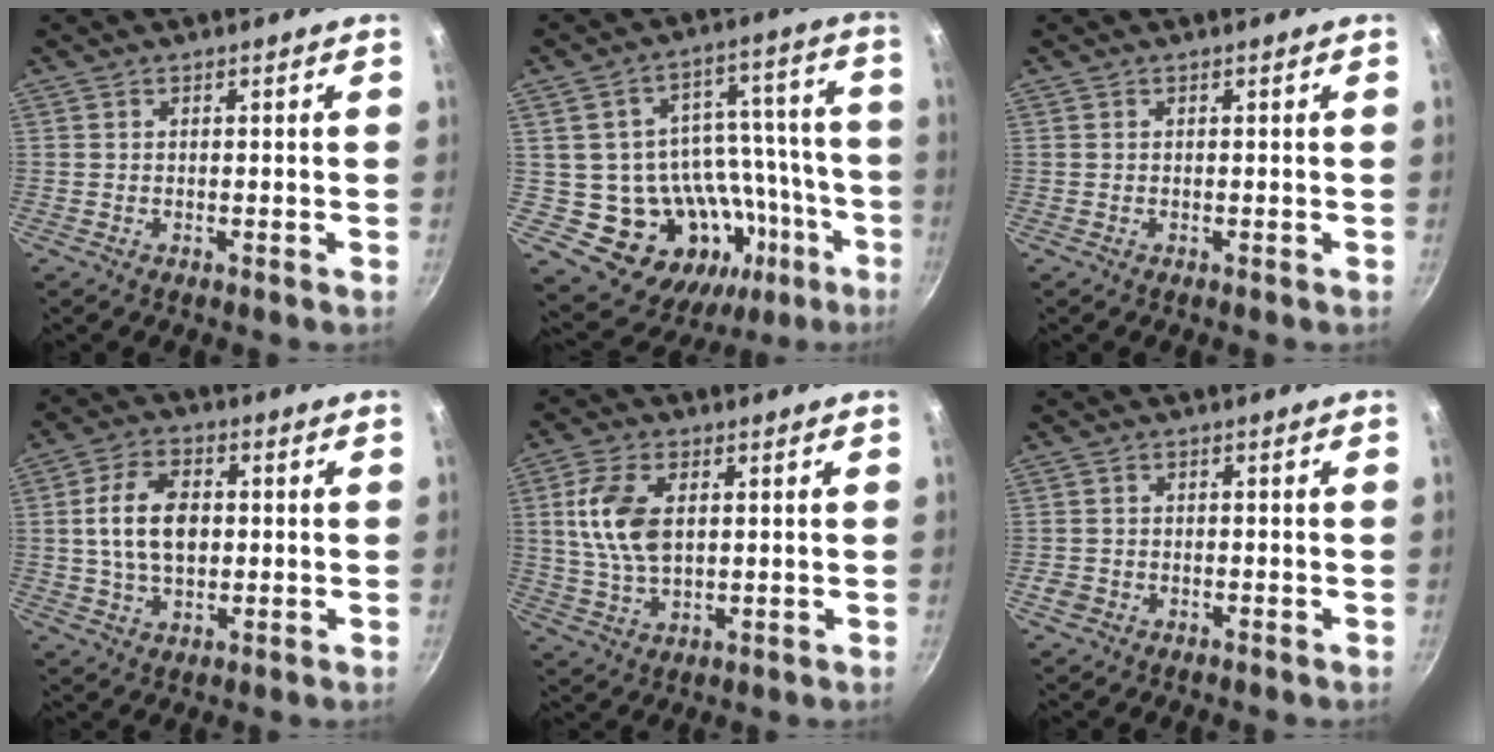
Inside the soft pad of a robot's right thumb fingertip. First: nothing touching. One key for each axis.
{"total": 22.9, "fx": -6.9, "fy": 16.1, "fz": 14.8, "tx": -0.179, "ty": 0.045, "tz": -0.072}
{"total": 0.0}
{"total": 10.7, "fx": 0.8, "fy": 6.9, "fz": 8.2, "tx": -0.135, "ty": 0.010, "tz": 0.010}
{"total": 10.4, "fx": 2.0, "fy": 6.0, "fz": 8.3, "tx": -0.155, "ty": -0.005, "tz": 0.040}
{"total": 2.4, "fx": -1.3, "fy": 1.8, "fz": 1.0, "tx": -0.018, "ty": 0.011, "tz": -0.021}